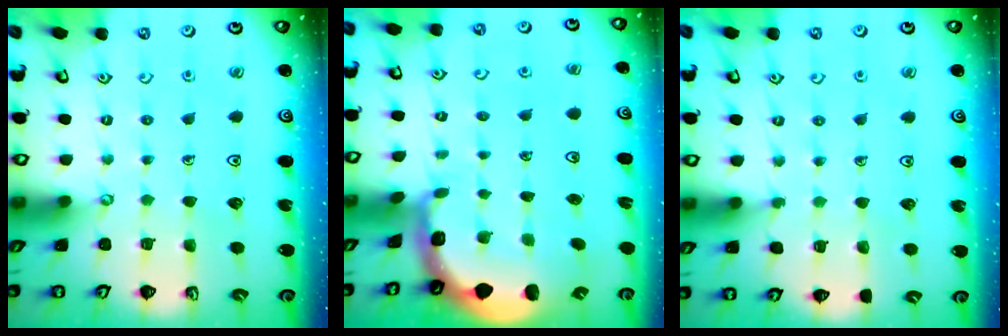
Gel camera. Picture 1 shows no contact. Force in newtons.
{"total": 2.3, "press": 2.2, "slide": 0.7}
{"total": 6.1, "press": 5.9, "slide": 1.6}